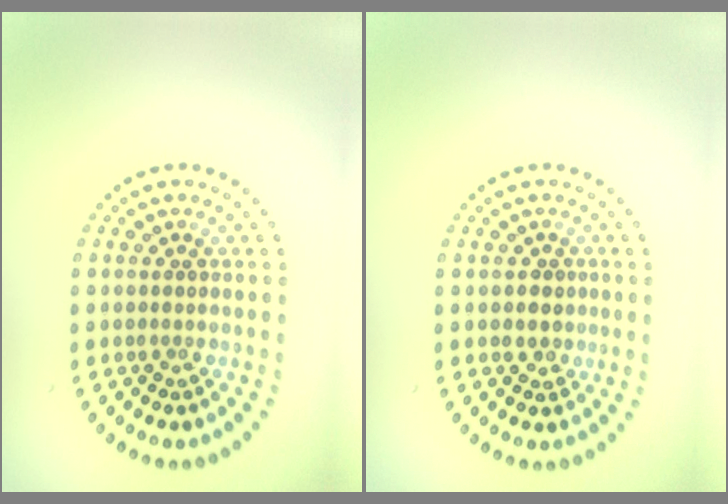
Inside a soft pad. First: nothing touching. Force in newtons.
{"total": 1.5, "press": 1.3, "slide": 0.7}